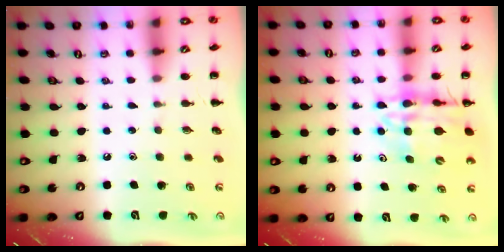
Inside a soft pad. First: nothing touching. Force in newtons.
{"total": 14.4, "press": 13.9, "slide": 3.5}